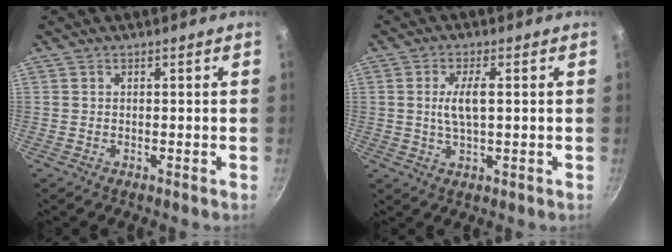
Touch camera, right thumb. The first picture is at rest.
{"total": 5.5, "force": [0.7, 2.0, 5.1], "torque": [-0.103, 0.005, 0.012]}